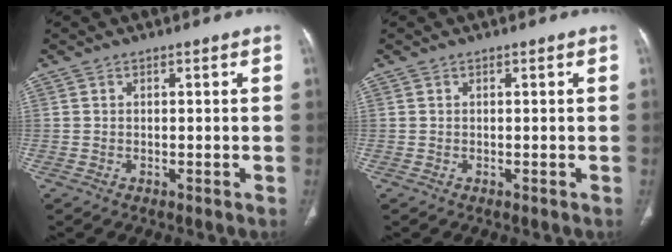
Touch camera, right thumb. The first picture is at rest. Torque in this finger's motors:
{"motor_torque": [0.02, 0.02, 0.22, -0.22, 0.00]}